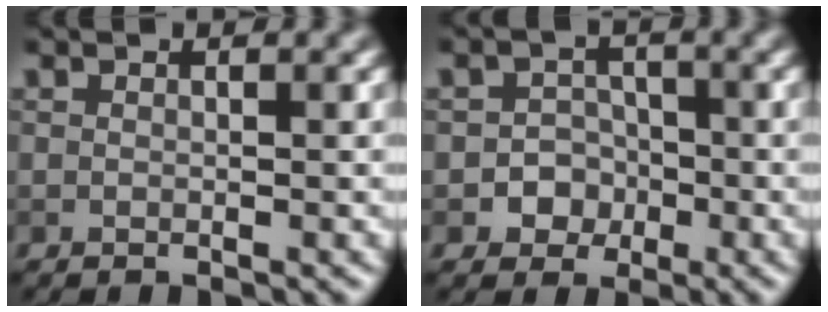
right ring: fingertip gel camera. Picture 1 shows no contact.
{"total": 3.0, "force": [-1.0, 2.7, 0.7], "torque": [0.012, 0.007, -0.032]}